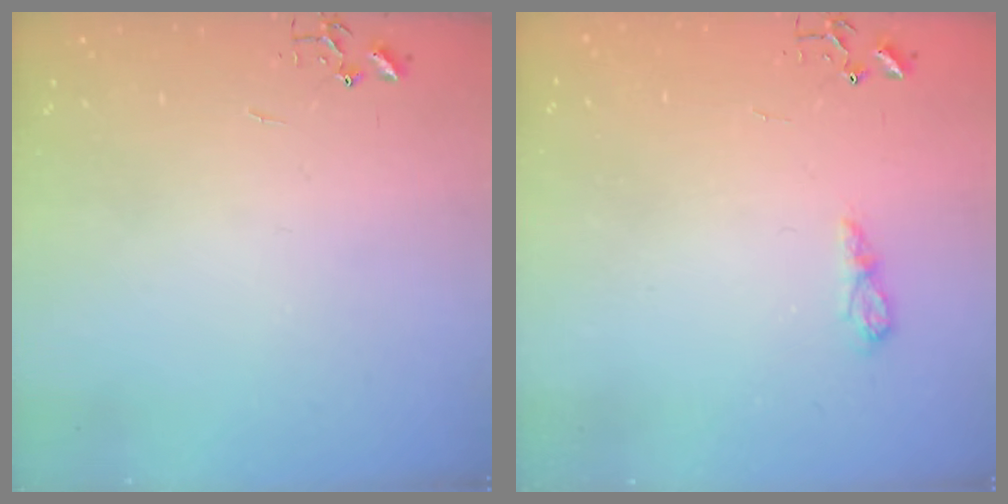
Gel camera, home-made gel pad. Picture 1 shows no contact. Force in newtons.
{"total": 5.5, "press": 5.5, "slide": 0.6}